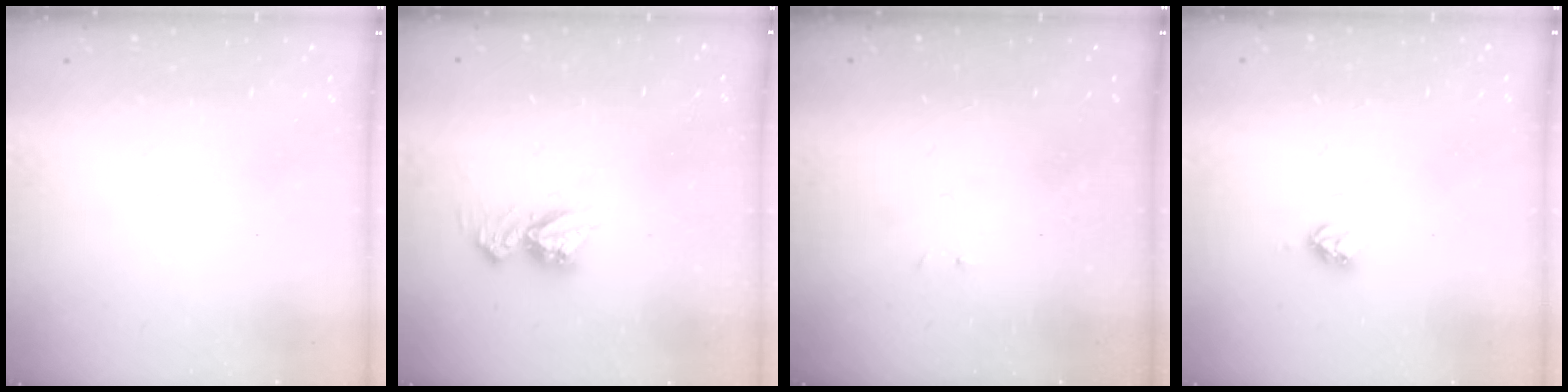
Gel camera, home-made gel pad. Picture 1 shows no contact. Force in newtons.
{"total": 9.5, "press": 9.5, "slide": 0.9}
{"total": 3.0, "press": 2.9, "slide": 0.4}
{"total": 3.2, "press": 3.2, "slide": 0.5}